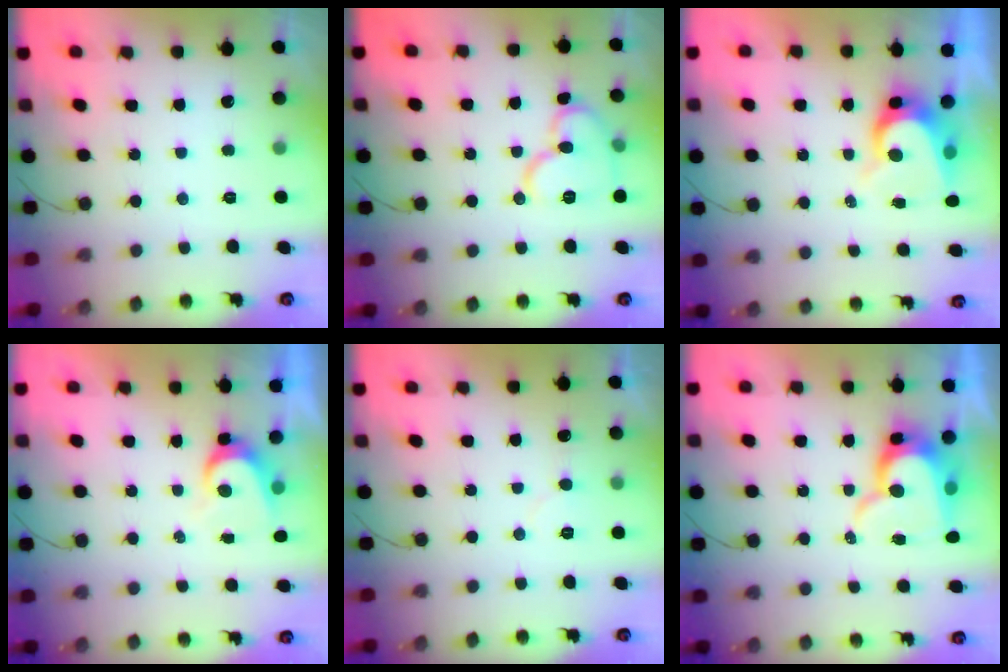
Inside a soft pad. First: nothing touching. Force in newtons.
{"total": 12.0, "press": 11.9, "slide": 0.9}
{"total": 6.2, "press": 6.2, "slide": 0.6}
{"total": 5.0, "press": 5.0, "slide": 0.5}
{"total": 4.7, "press": 4.7, "slide": 0.3}
{"total": 11.4, "press": 11.3, "slide": 1.1}